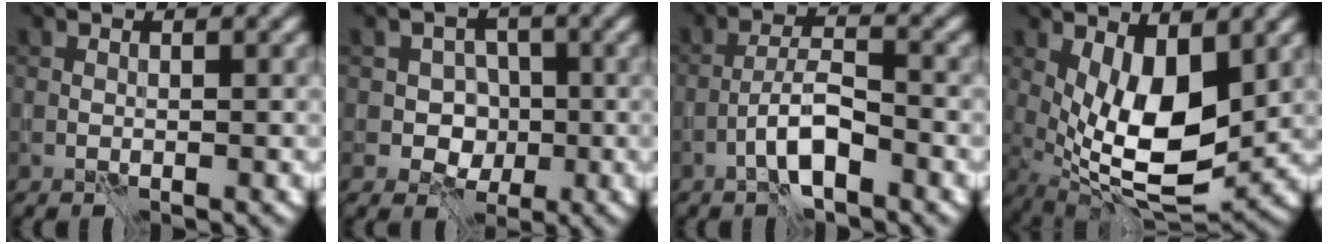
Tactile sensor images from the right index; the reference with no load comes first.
{"total": 4.8, "force": [-0.7, 4.3, 2.0], "torque": [0.000, 0.010, -0.040]}
{"total": 3.7, "force": [-2.4, 0.7, 2.7], "torque": [-0.048, 0.010, -0.050]}
{"total": 8.3, "force": [0.9, 3.4, 7.5], "torque": [-0.136, -0.012, 0.016]}